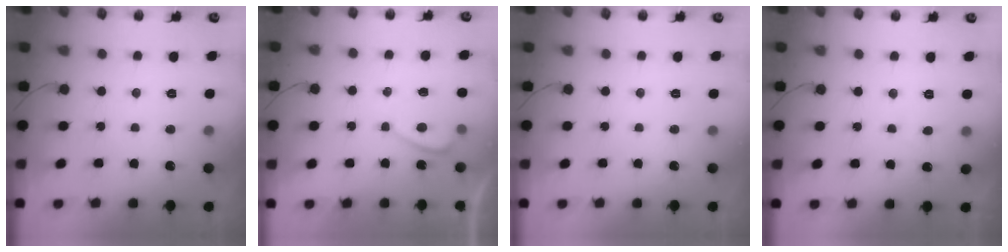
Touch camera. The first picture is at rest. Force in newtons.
{"total": 2.3, "press": 2.2, "slide": 0.8}
{"total": 0.0}
{"total": 1.3, "press": 1.2, "slide": 0.5}